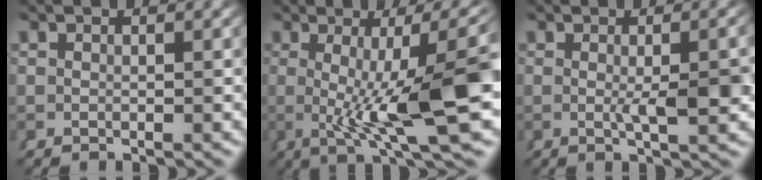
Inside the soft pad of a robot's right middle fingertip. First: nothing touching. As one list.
[{"total": 10.9, "force": [-1.3, 2.4, 10.6], "torque": [-0.147, -0.013, -0.008]}, {"total": 3.9, "force": [-0.6, 0.3, 3.8], "torque": [-0.060, -0.007, -0.002]}]